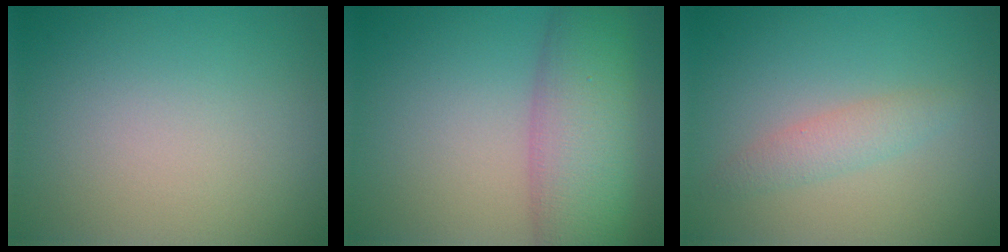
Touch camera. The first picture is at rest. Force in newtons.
{"total": 8.0, "press": 8.0, "slide": 0.2}
{"total": 1.8, "press": 1.8, "slide": 0.0}